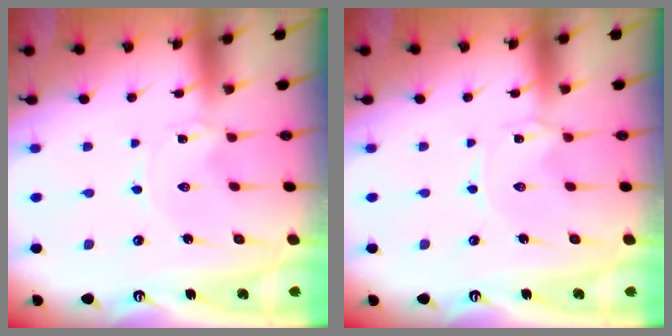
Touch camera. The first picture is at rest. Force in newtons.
{"total": 0.0}